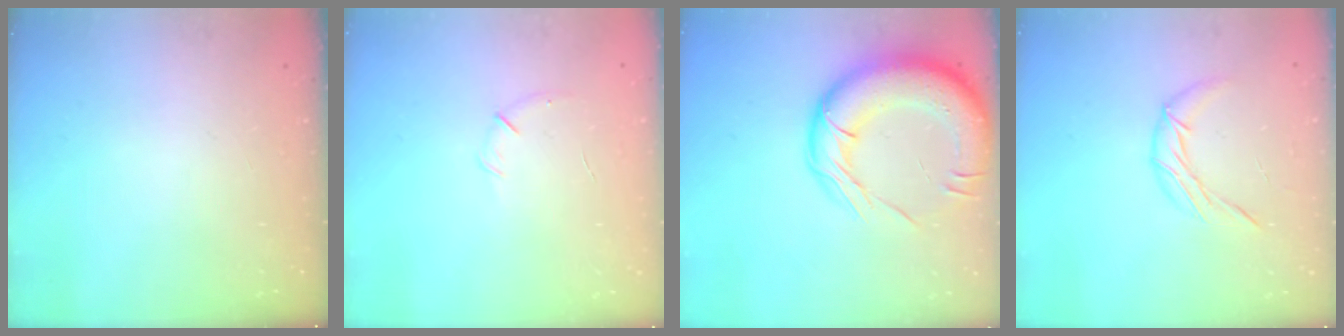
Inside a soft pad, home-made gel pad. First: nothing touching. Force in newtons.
{"total": 5.6, "press": 5.4, "slide": 1.6}
{"total": 22.4, "press": 21.9, "slide": 5.0}
{"total": 7.9, "press": 7.9, "slide": 0.2}